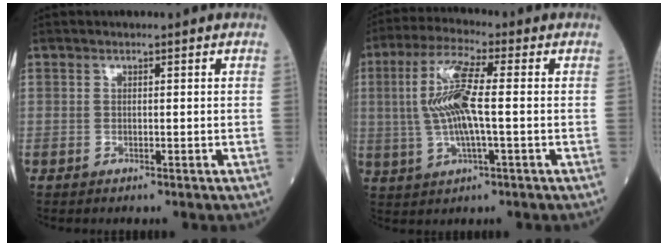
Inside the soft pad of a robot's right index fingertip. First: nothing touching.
{"total": 9.9, "force": [0.4, 1.4, 9.8], "torque": [-0.210, 0.009, 0.005]}